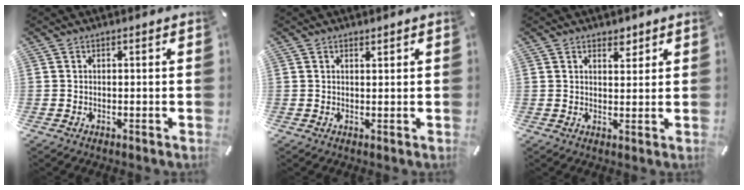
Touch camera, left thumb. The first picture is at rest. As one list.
[{"total": 0.9, "force": [0.8, 0.4, 0.3], "torque": [-0.005, 0.000, 0.015]}, {"total": 2.8, "force": [2.1, 1.7, 0.9], "torque": [0.003, -0.011, 0.033]}]